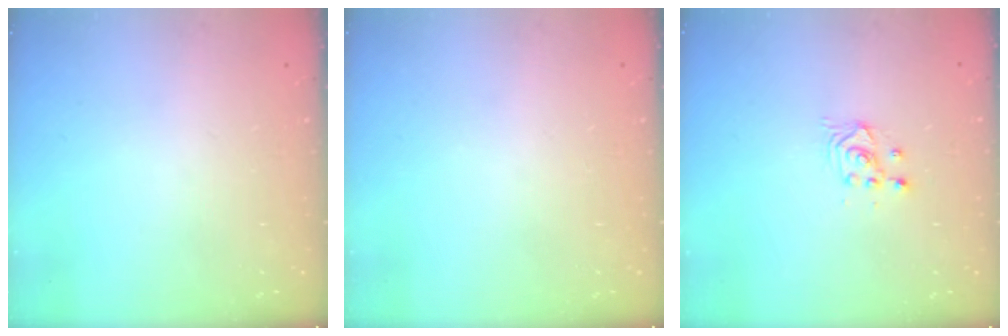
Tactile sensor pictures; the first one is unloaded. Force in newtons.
{"total": 0.0}
{"total": 2.5, "press": 2.5, "slide": 0.1}